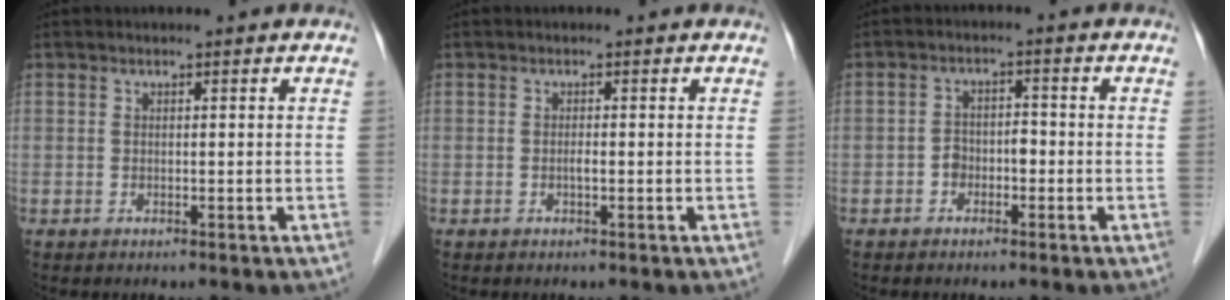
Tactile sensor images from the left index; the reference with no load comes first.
{"total": 0.8, "force": [-0.5, 0.1, 0.6], "torque": [-0.010, -0.003, -0.011]}
{"total": 2.8, "force": [-1.5, 1.9, 1.4], "torque": [-0.021, 0.008, -0.029]}